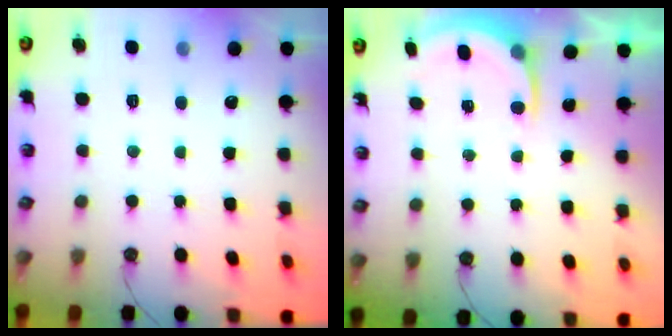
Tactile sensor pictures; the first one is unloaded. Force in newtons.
{"total": 5.7, "press": 5.4, "slide": 1.6}